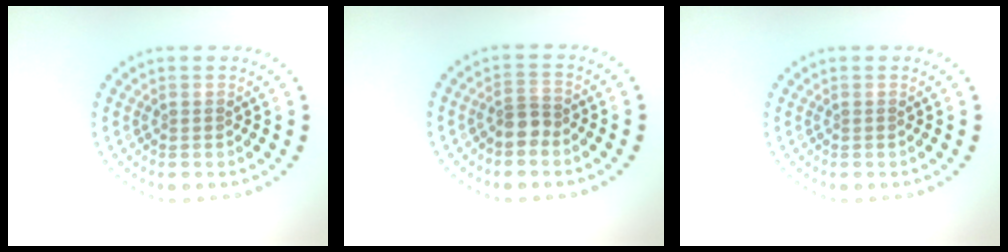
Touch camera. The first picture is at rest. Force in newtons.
{"total": 1.9, "press": 1.6, "slide": 1.1}
{"total": 0.0}